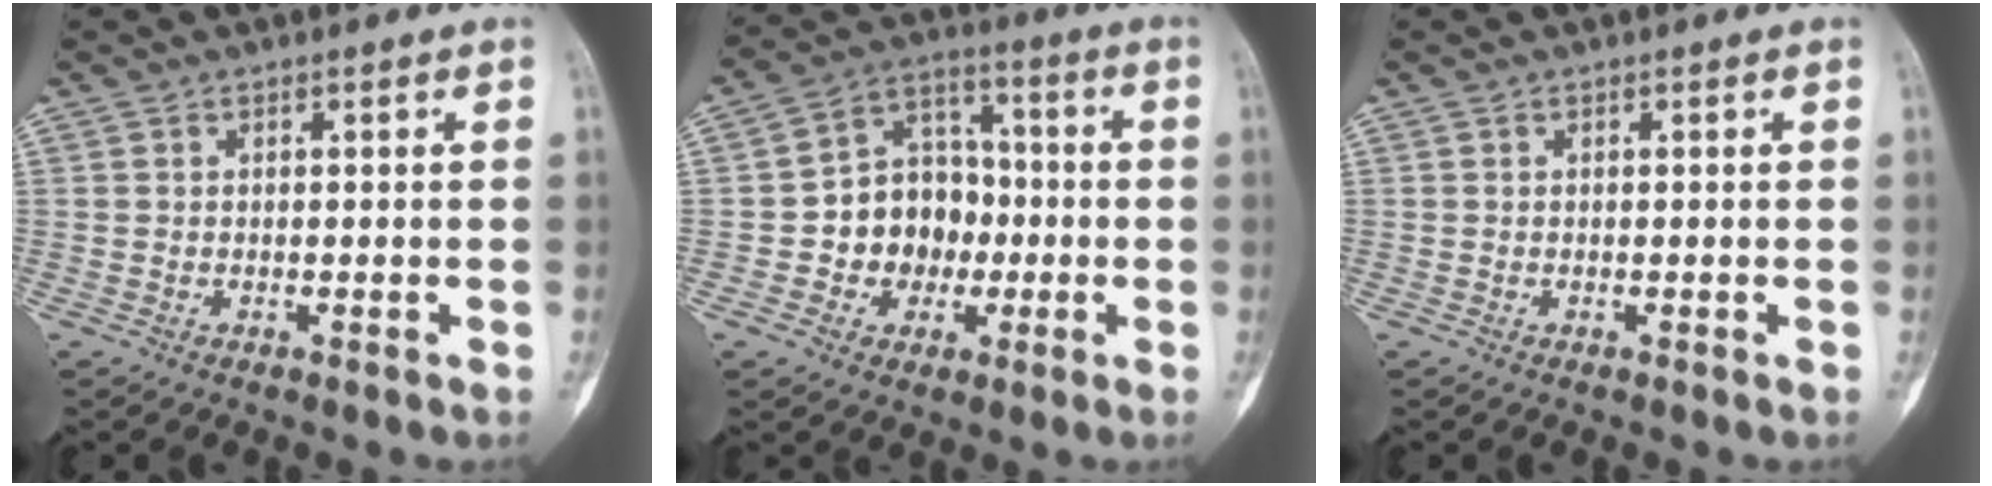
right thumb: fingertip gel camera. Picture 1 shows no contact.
{"total": 11.4, "force": [-1.9, 9.6, 5.9], "torque": [-0.044, 0.036, -0.038]}
{"total": 0.0}